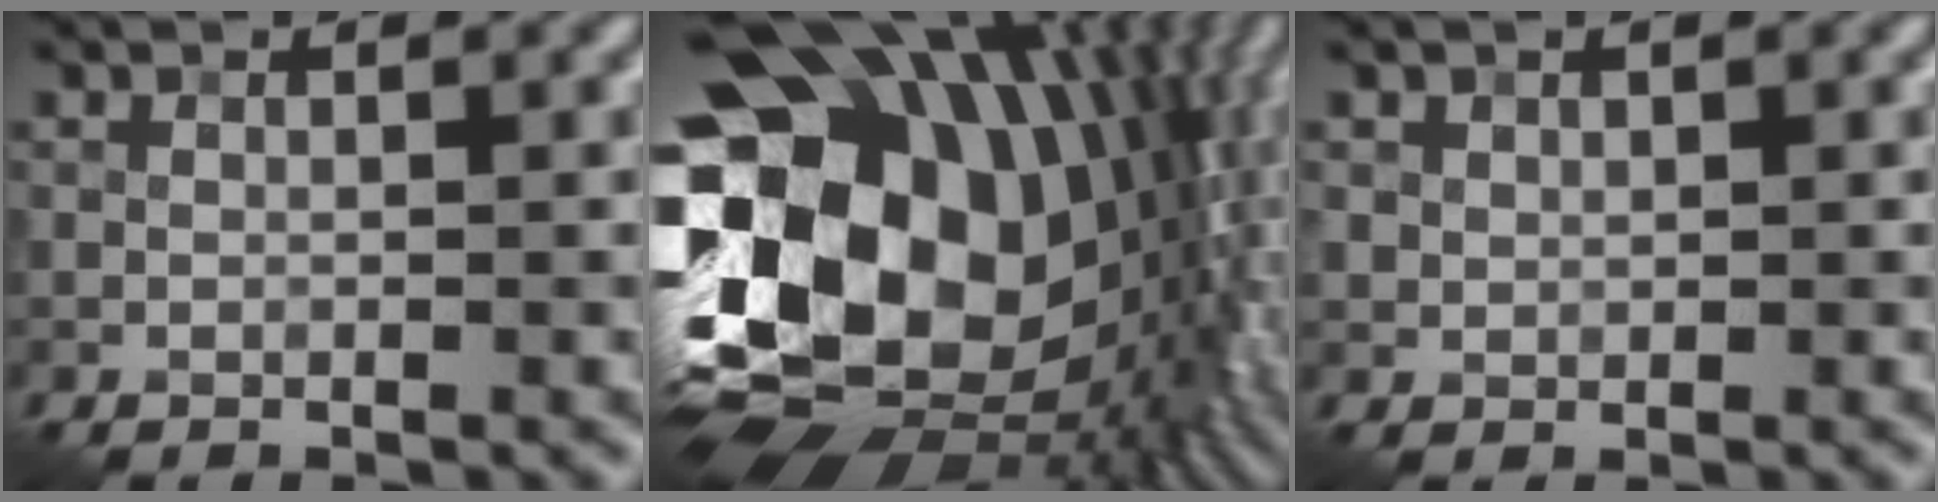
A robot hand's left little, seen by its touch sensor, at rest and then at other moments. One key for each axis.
{"total": 22.2, "fx": 2.1, "fy": 16.5, "fz": 14.7, "tx": -0.298, "ty": -0.021, "tz": 0.053}
{"total": 1.0, "fx": 0.5, "fy": 0.8, "fz": 0.1, "tx": 0.002, "ty": -0.005, "tz": 0.014}